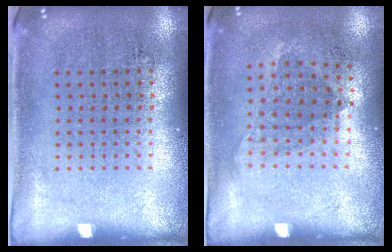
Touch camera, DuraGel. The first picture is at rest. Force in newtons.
{"total": 1.0, "press": 0.8, "slide": 0.6}